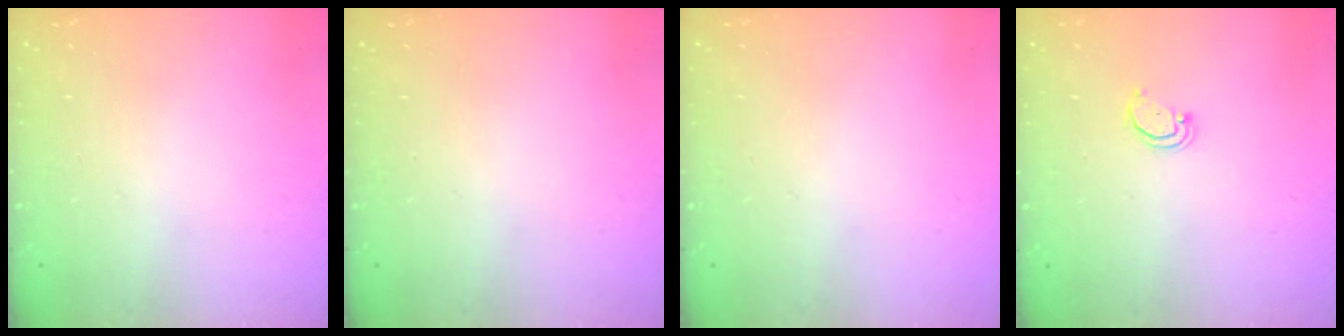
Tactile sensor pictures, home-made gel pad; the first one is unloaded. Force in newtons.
{"total": 0.0}
{"total": 0.0}
{"total": 2.1, "press": 2.1, "slide": 0.2}